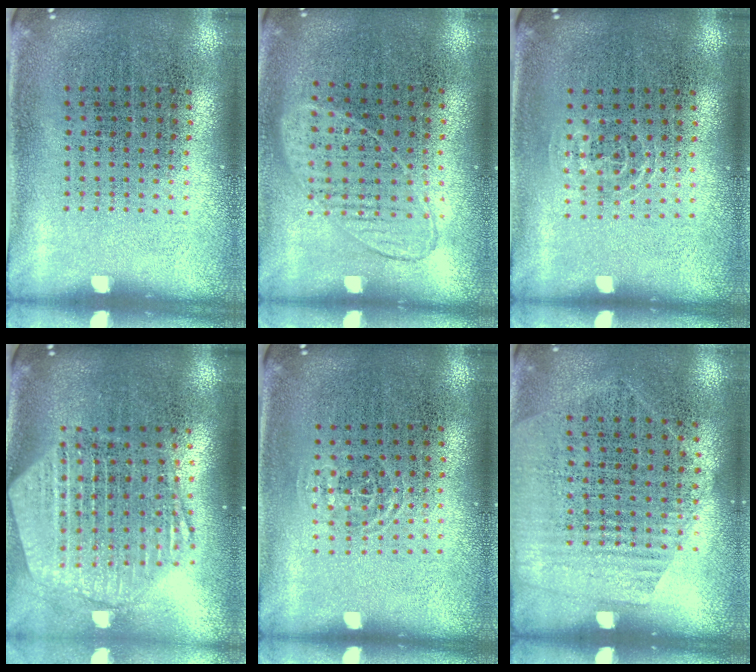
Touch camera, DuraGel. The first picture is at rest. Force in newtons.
{"total": 0.9, "press": 0.9, "slide": 0.4}
{"total": 1.0, "press": 0.5, "slide": 0.8}
{"total": 2.6, "press": 2.1, "slide": 1.5}
{"total": 0.8, "press": 0.5, "slide": 0.6}
{"total": 1.3, "press": 1.1, "slide": 0.7}